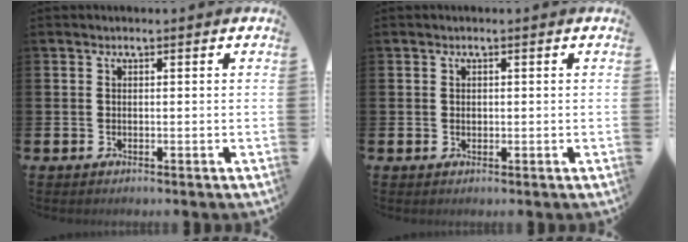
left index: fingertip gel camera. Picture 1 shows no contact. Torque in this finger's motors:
{"motor_torque": [0.42, -0.07, -0.02, 0.00]}